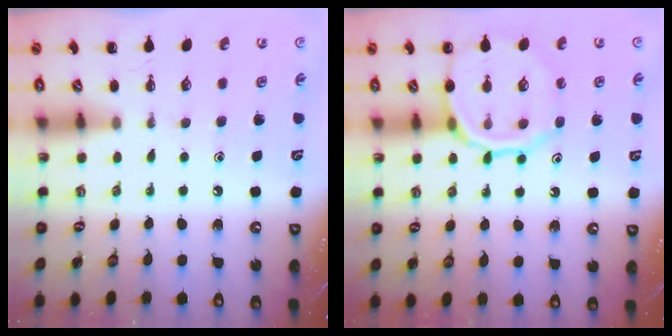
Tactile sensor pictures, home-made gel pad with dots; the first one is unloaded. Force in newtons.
{"total": 12.1, "press": 12.1, "slide": 1.0}